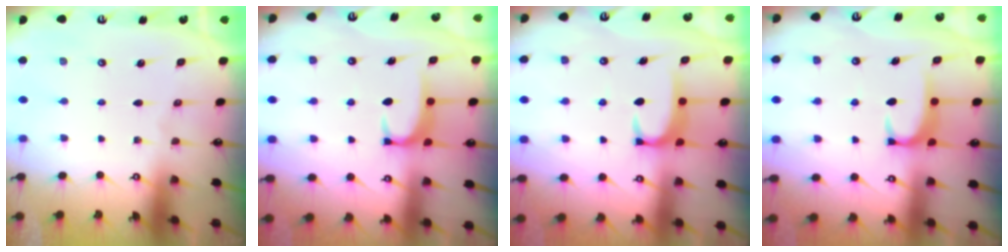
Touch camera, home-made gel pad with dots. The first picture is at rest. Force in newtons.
{"total": 1.7, "press": 1.6, "slide": 0.5}
{"total": 1.9, "press": 1.8, "slide": 0.5}
{"total": 1.9, "press": 1.9, "slide": 0.5}